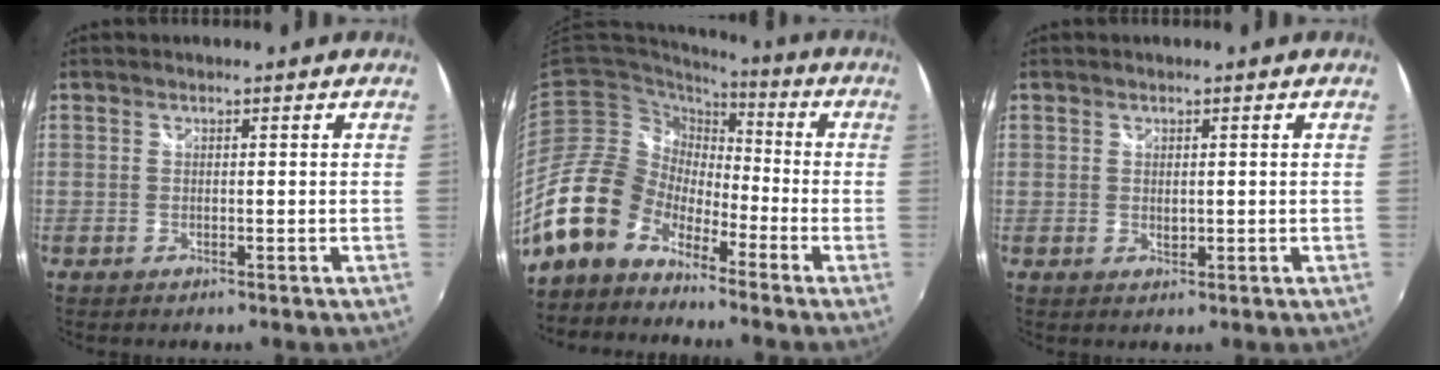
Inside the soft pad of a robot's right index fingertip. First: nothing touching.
{"total": 15.8, "force": [-11.6, 9.3, 5.6], "torque": [-0.122, 0.014, -0.224]}
{"total": 1.1, "force": [0.1, 0.8, 0.7], "torque": [-0.009, 0.001, 0.003]}